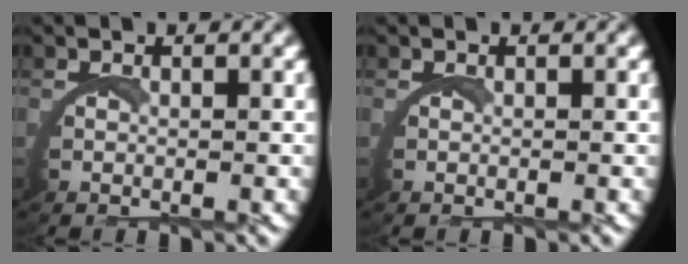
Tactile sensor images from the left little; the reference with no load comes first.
{"total": 0.0}